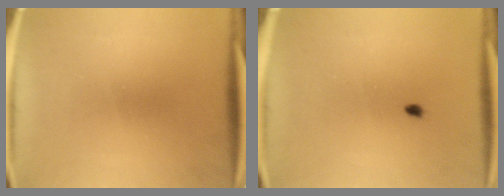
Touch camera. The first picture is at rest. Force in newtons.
{"total": 1.4}